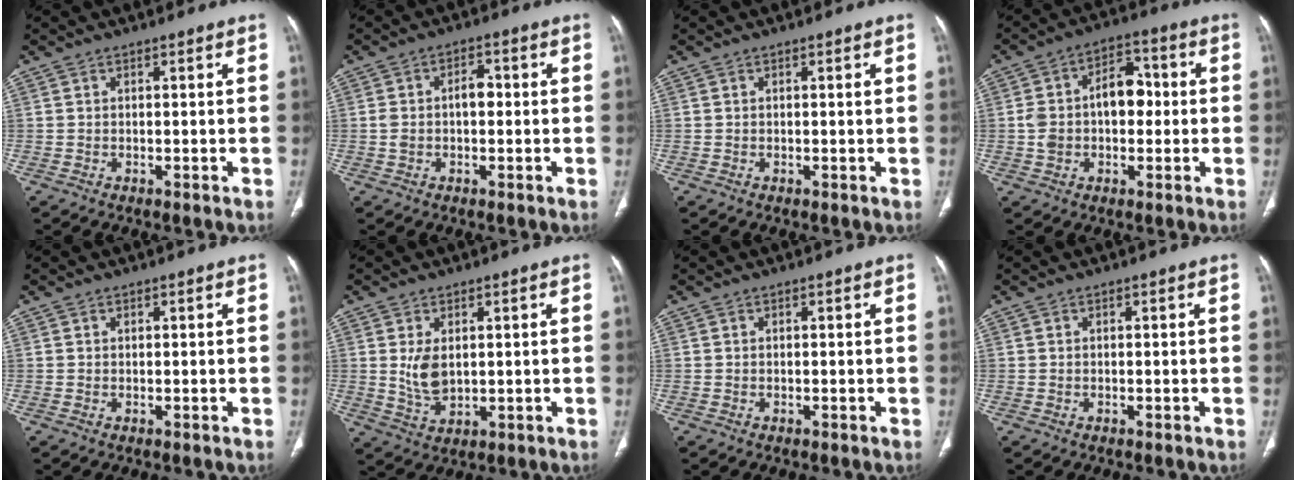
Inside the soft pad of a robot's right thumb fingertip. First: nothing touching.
{"total": 4.4, "force": [-0.1, 2.7, 3.5], "torque": [-0.065, 0.022, -0.002]}
{"total": 0.5, "force": [0.1, 0.1, 0.5], "torque": [-0.008, -0.001, 0.000]}
{"total": 11.0, "force": [0.0, 7.4, 8.1], "torque": [-0.112, 0.037, -0.003]}
{"total": 0.0}
{"total": 5.4, "force": [1.0, 3.2, 4.2], "torque": [-0.077, -0.014, 0.029]}
{"total": 0.0}
{"total": 0.0}